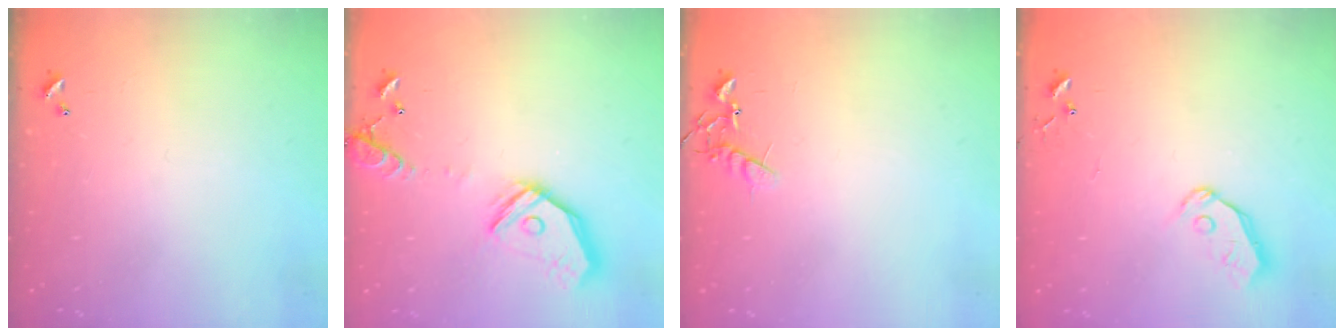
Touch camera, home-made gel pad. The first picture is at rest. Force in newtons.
{"total": 16.6, "press": 16.4, "slide": 2.8}
{"total": 6.8, "press": 6.8, "slide": 0.3}
{"total": 6.8, "press": 6.8, "slide": 0.7}